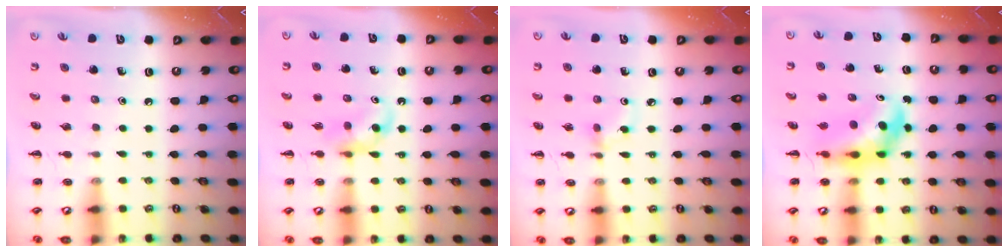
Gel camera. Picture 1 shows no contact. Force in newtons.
{"total": 5.2, "press": 5.0, "slide": 1.5}
{"total": 3.8, "press": 3.5, "slide": 1.4}
{"total": 5.7, "press": 5.5, "slide": 1.4}